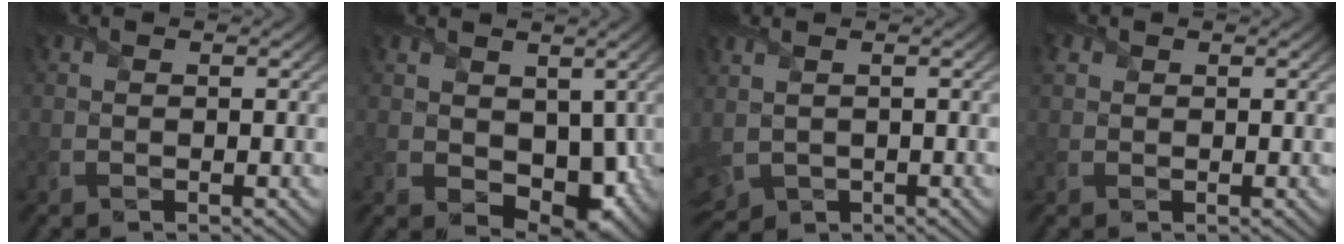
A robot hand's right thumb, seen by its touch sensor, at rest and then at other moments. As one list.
[{"total": 6.1, "force": [0.6, 4.5, 4.0], "torque": [-0.088, -0.026, 0.020]}, {"total": 4.3, "force": [-0.2, 2.8, 3.2], "torque": [-0.100, -0.013, 0.006]}, {"total": 1.1, "force": [0.7, 0.9, 0.2], "torque": [-0.007, 0.003, 0.014]}]